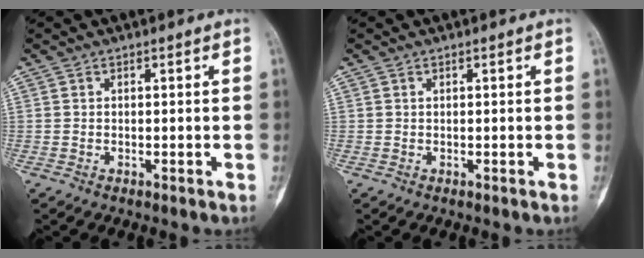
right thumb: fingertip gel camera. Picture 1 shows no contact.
{"total": 0.0}